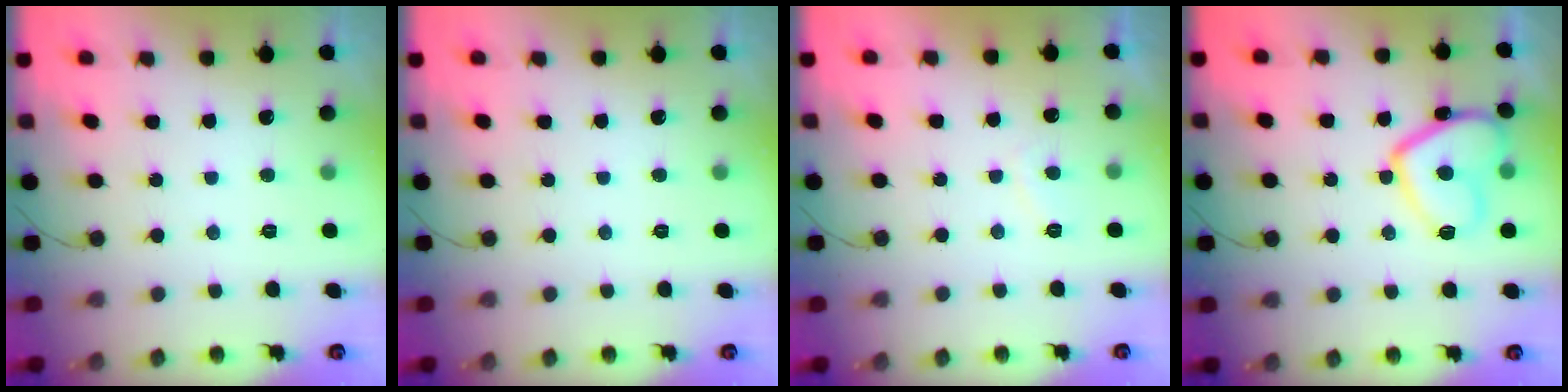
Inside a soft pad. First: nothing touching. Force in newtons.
{"total": 0.0}
{"total": 1.9, "press": 1.7, "slide": 0.8}
{"total": 10.9, "press": 10.9, "slide": 0.8}